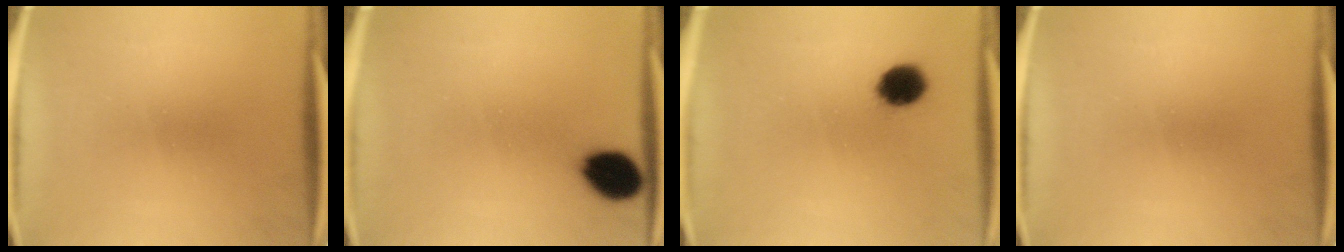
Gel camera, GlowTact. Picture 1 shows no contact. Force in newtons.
{"total": 8.3}
{"total": 7.4}
{"total": 0.0}